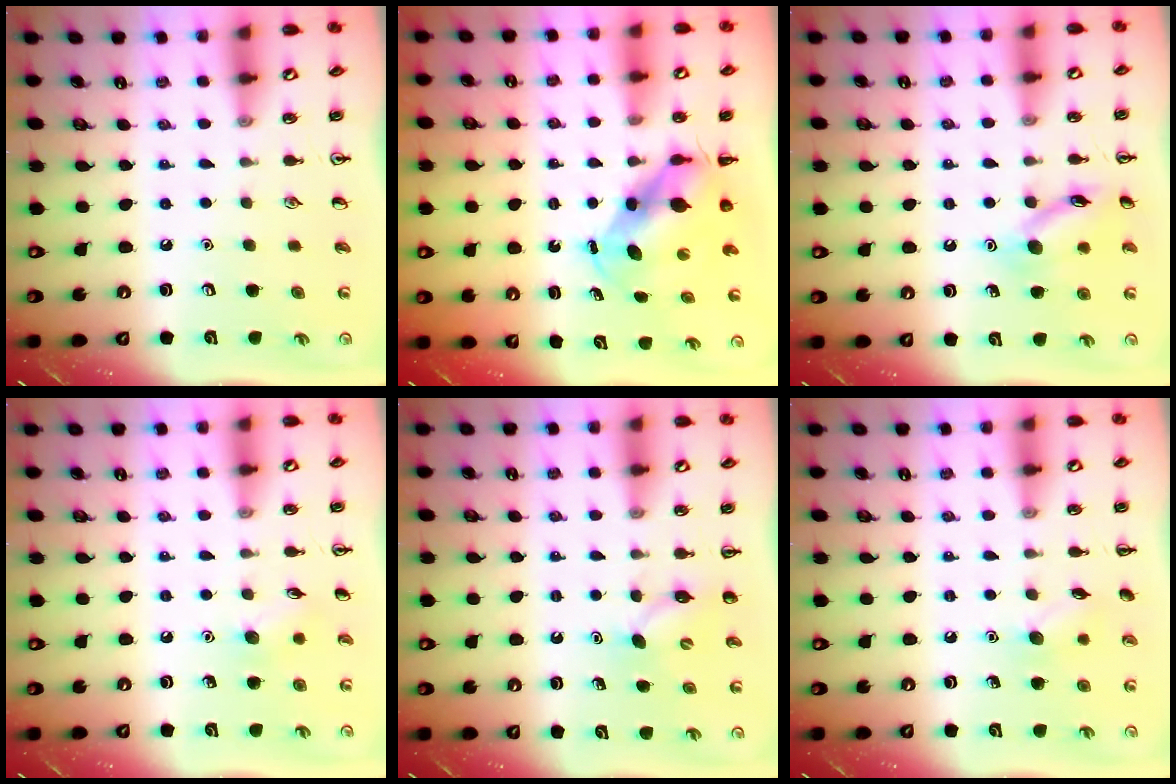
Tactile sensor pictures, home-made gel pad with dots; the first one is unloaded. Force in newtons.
{"total": 5.6, "press": 5.5, "slide": 1.3}
{"total": 11.9, "press": 11.9, "slide": 0.6}
{"total": 6.1, "press": 5.9, "slide": 1.8}
{"total": 4.1, "press": 3.9, "slide": 1.2}
{"total": 8.3, "press": 8.1, "slide": 1.8}